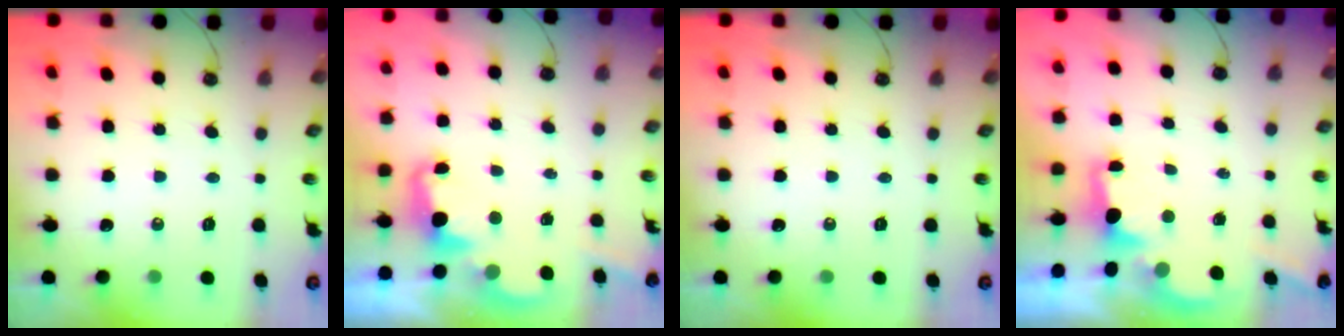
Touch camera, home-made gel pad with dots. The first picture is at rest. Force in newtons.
{"total": 2.5, "press": 2.4, "slide": 0.6}
{"total": 0.0}
{"total": 2.0, "press": 1.9, "slide": 0.7}